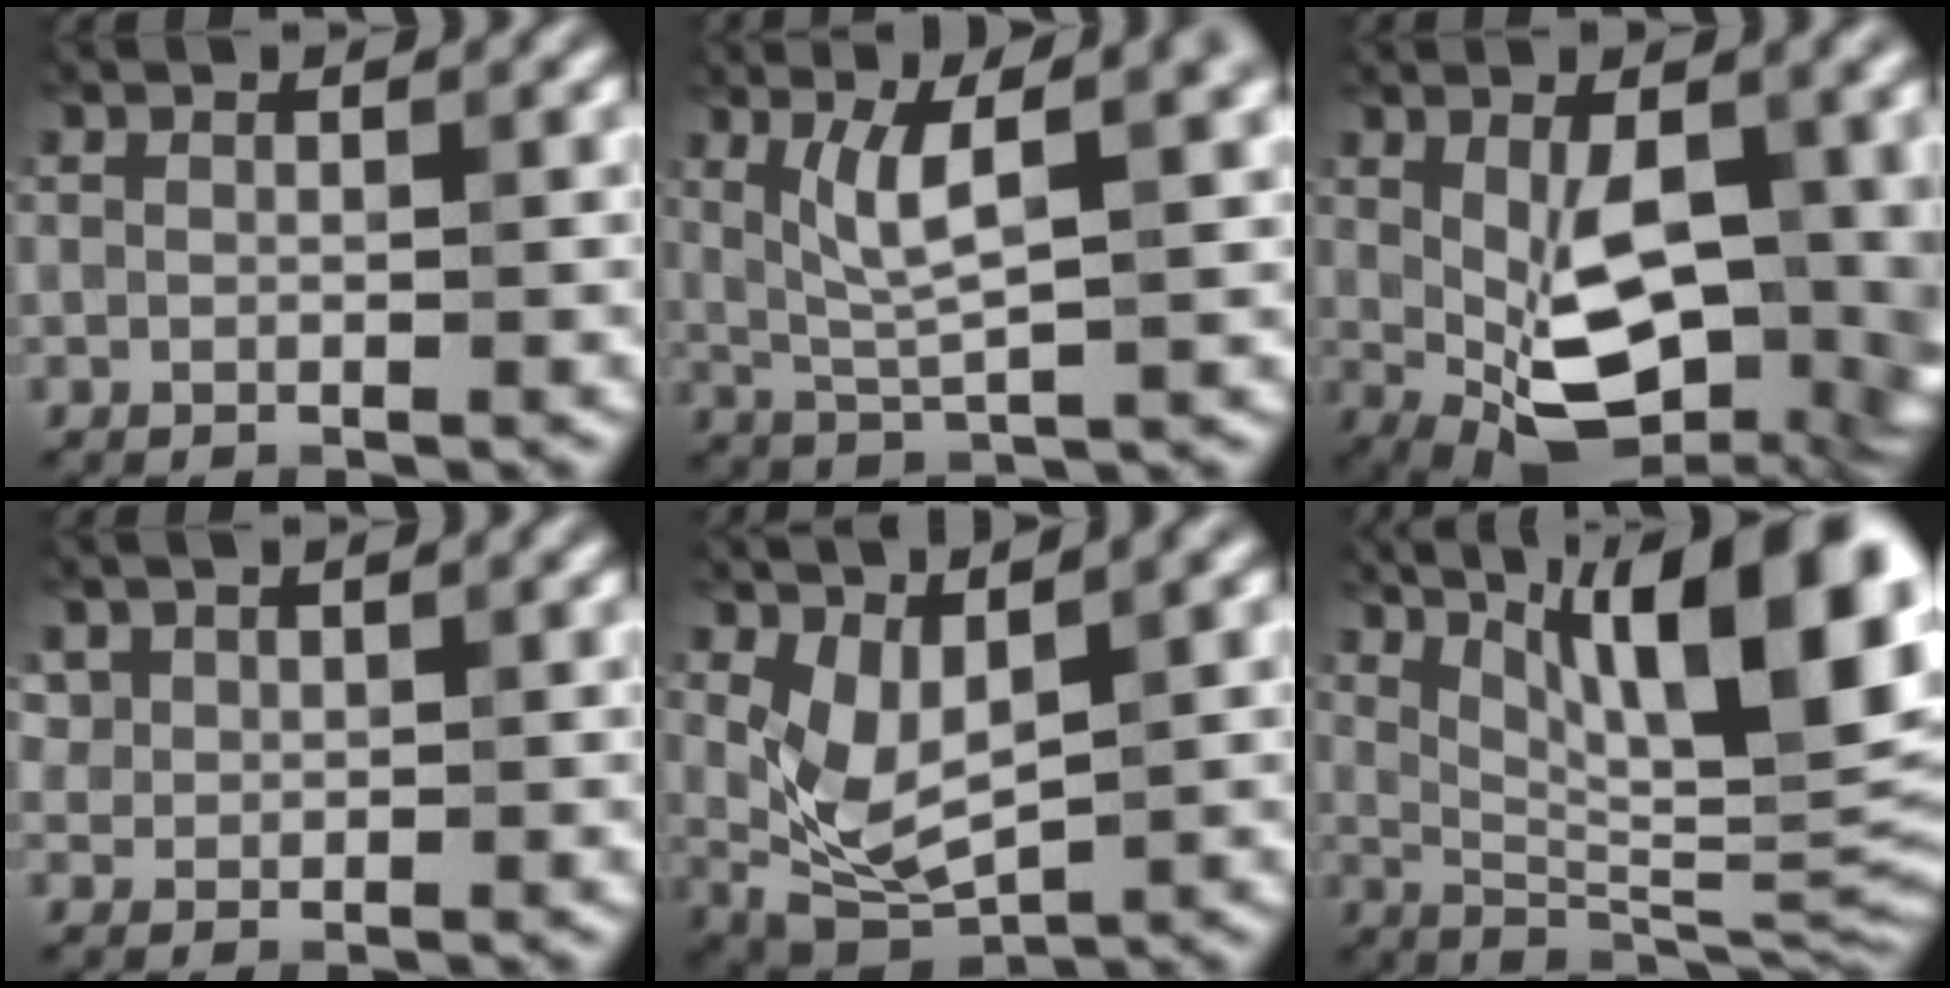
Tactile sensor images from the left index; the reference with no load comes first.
{"total": 5.5, "force": [1.9, 1.1, 5.1], "torque": [-0.094, 0.005, 0.036]}
{"total": 11.1, "force": [-0.2, 5.8, 9.5], "torque": [-0.152, -0.032, 0.014]}
{"total": 1.2, "force": [0.3, 0.4, -1.1], "torque": [0.021, -0.006, 0.011]}
{"total": 3.9, "force": [0.6, 1.7, 3.4], "torque": [-0.084, -0.015, 0.017]}
{"total": 14.5, "force": [5.9, 4.2, 12.6], "torque": [-0.169, 0.015, 0.101]}